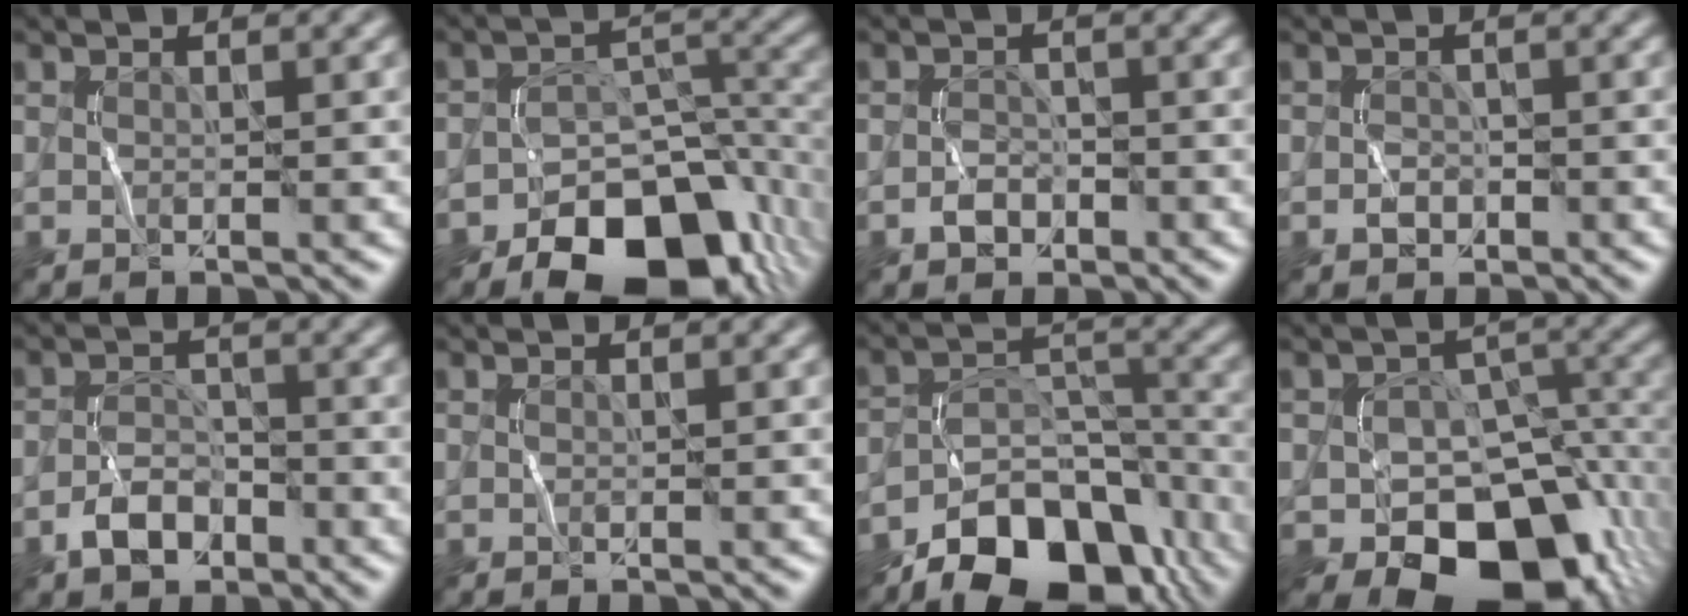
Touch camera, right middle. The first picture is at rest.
{"total": 11.7, "force": [-7.3, 6.3, 6.6], "torque": [-0.091, -0.005, -0.113]}
{"total": 1.5, "force": [-0.9, 1.1, 0.3], "torque": [-0.004, 0.008, -0.019]}
{"total": 0.9, "force": [-0.5, 0.8, 0.1], "torque": [-0.001, 0.006, -0.010]}
{"total": 3.1, "force": [-2.1, 1.9, 1.3], "torque": [-0.021, 0.008, -0.042]}
{"total": 0.0}
{"total": 11.2, "force": [-7.8, 5.8, 5.5], "torque": [-0.082, 0.009, -0.135]}
{"total": 12.8, "force": [-6.0, 8.6, 7.4], "torque": [-0.083, 0.011, -0.092]}